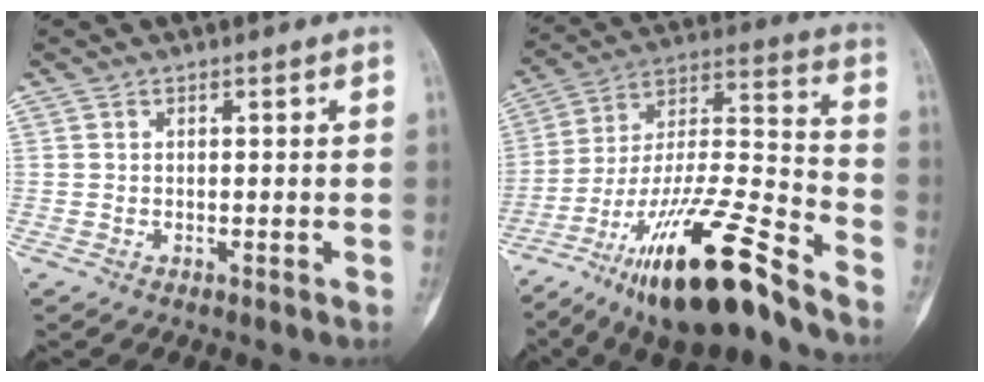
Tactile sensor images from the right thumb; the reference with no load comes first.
{"total": 24.1, "force": [-16.3, 4.7, 17.1], "torque": [-0.311, 0.072, -0.283]}